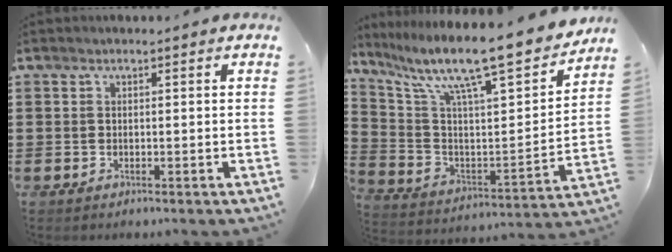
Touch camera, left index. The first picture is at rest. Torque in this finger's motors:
{"motor_torque": [1.09, 1.05, 1.05, 0.21]}